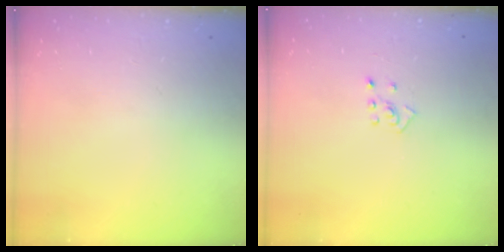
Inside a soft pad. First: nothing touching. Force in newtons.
{"total": 3.6, "press": 3.6, "slide": 0.6}